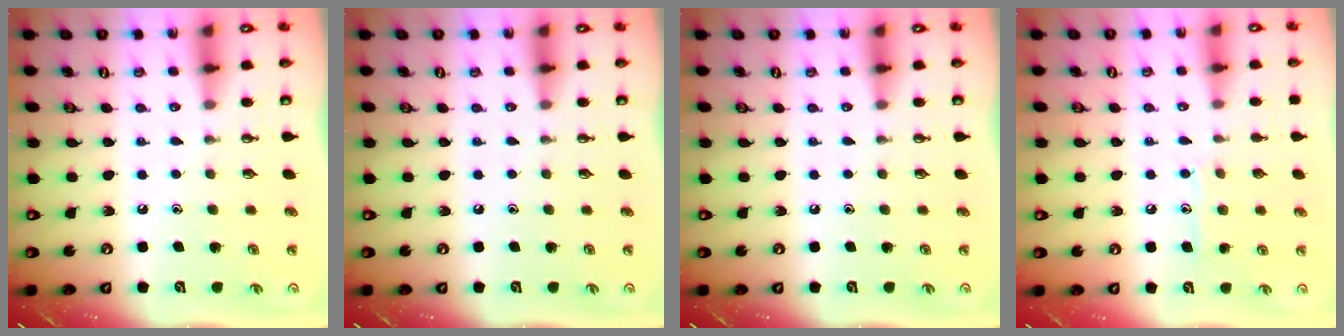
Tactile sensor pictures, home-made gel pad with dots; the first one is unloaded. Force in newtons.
{"total": 0.0}
{"total": 0.0}
{"total": 8.3, "press": 8.2, "slide": 0.5}